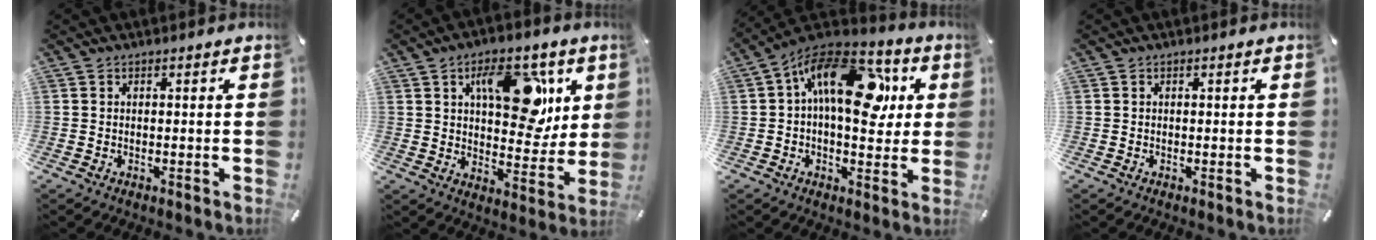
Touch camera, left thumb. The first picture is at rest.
{"total": 16.7, "force": [6.6, 9.3, 12.1], "torque": [-0.160, -0.019, 0.110]}
{"total": 20.6, "force": [4.9, 11.6, 16.2], "torque": [-0.246, -0.007, 0.079]}
{"total": 0.0}